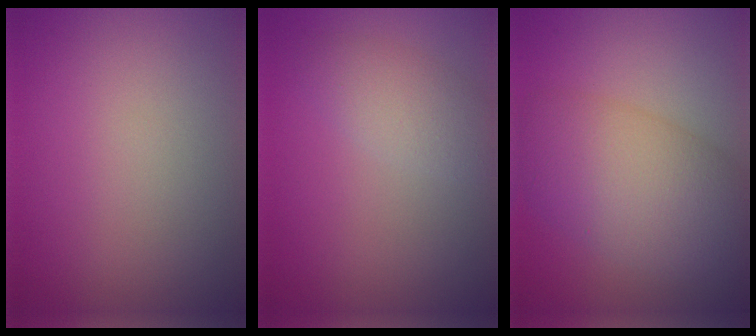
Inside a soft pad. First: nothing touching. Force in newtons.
{"total": 2.7, "press": 2.7, "slide": 0.1}
{"total": 7.7, "press": 7.7, "slide": 0.4}